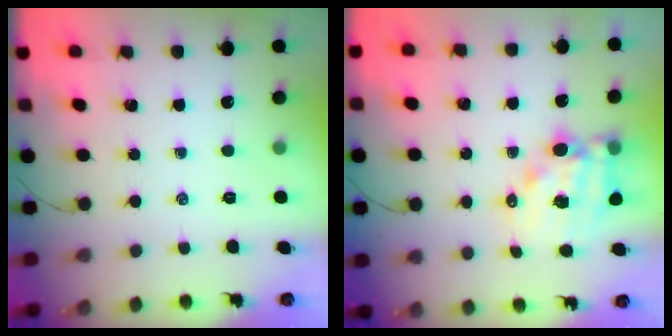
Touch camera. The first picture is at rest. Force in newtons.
{"total": 12.3, "press": 11.8, "slide": 3.4}